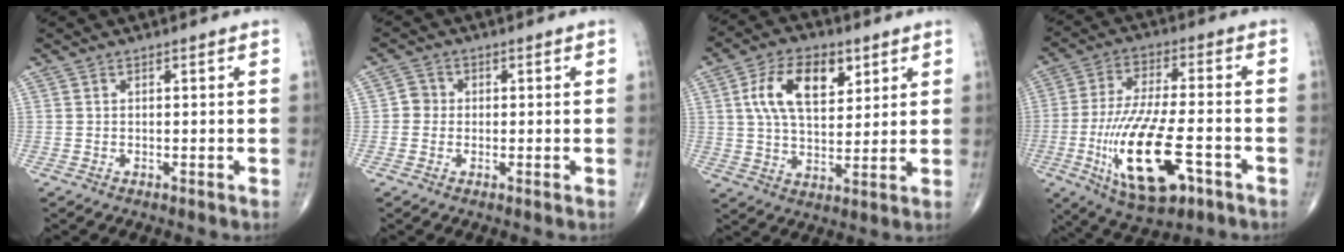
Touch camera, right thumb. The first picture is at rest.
{"total": 2.5, "force": [-0.2, 2.4, 0.7], "torque": [0.004, 0.008, -0.010]}
{"total": 12.9, "force": [4.7, 7.1, 9.7], "torque": [-0.152, -0.008, 0.084]}
{"total": 18.8, "force": [-6.3, 7.0, 16.3], "torque": [-0.317, 0.010, -0.098]}